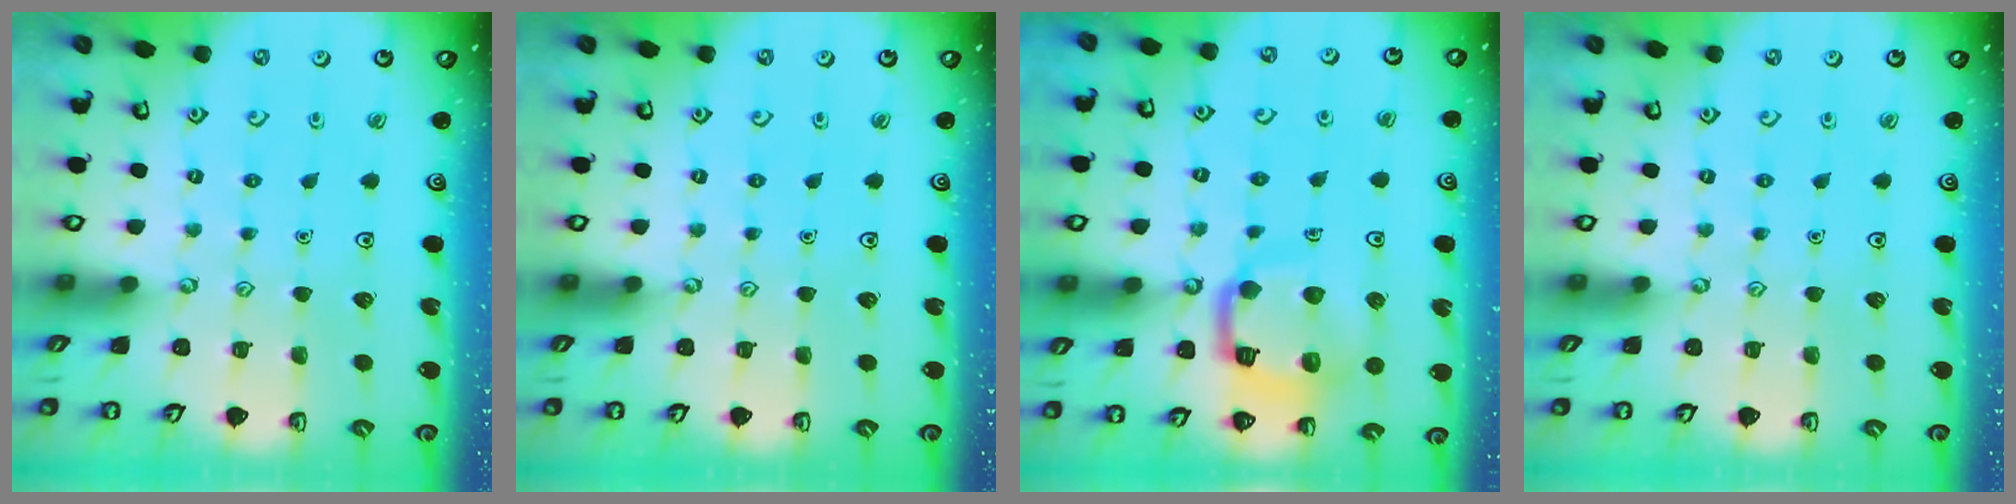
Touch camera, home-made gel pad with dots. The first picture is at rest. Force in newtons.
{"total": 0.0}
{"total": 13.2, "press": 13.1, "slide": 1.4}
{"total": 0.0}